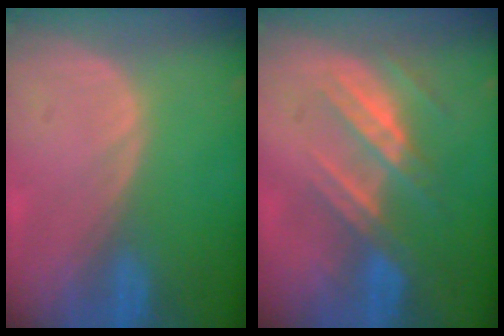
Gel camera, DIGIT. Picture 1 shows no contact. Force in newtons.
{"total": 7.2, "press": 6.6, "slide": 2.7}